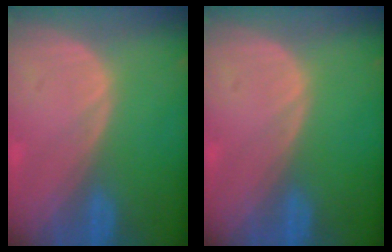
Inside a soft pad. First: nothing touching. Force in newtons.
{"total": 0.0}